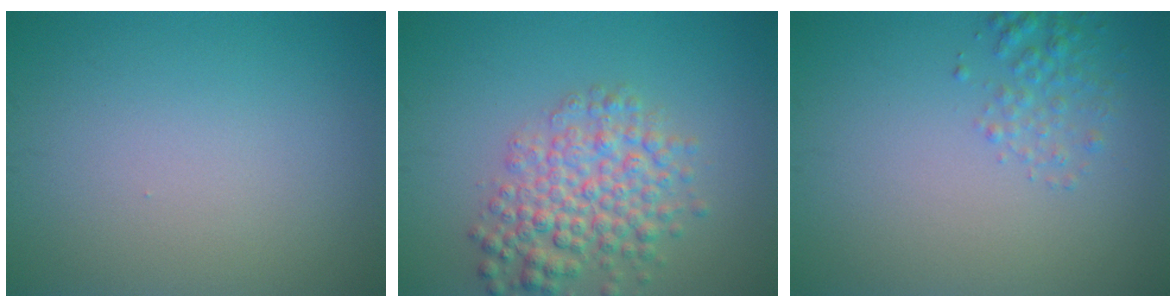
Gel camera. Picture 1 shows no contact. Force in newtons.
{"total": 5.2, "press": 5.2, "slide": 0.2}
{"total": 1.8, "press": 1.8, "slide": 0.1}